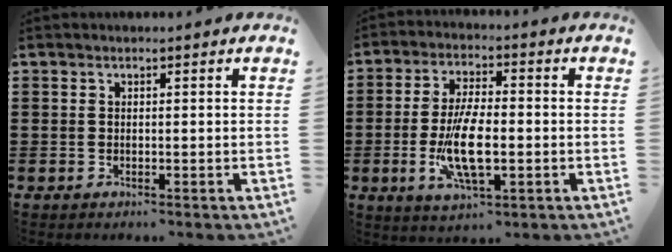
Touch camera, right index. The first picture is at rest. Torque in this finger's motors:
{"motor_torque": [2.14, 0.00, 1.05, 0.21]}